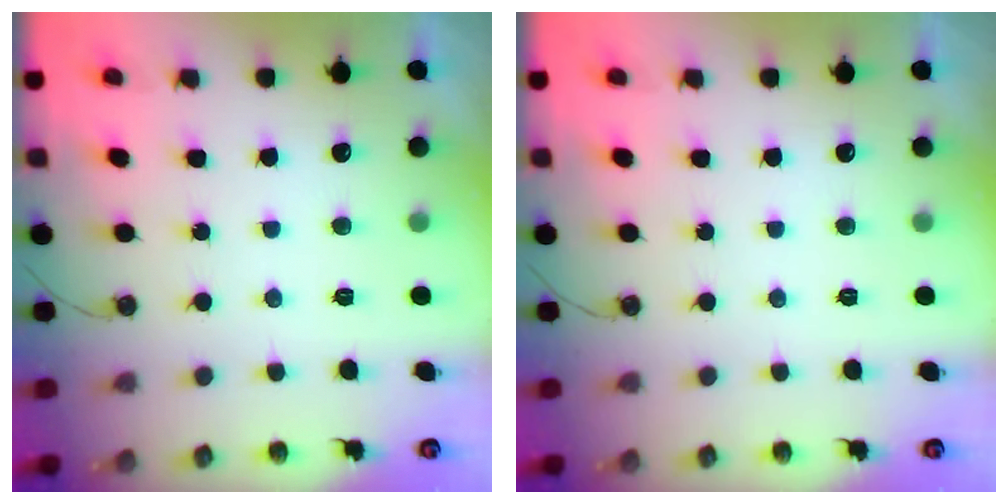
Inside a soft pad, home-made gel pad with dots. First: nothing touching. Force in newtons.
{"total": 0.0}